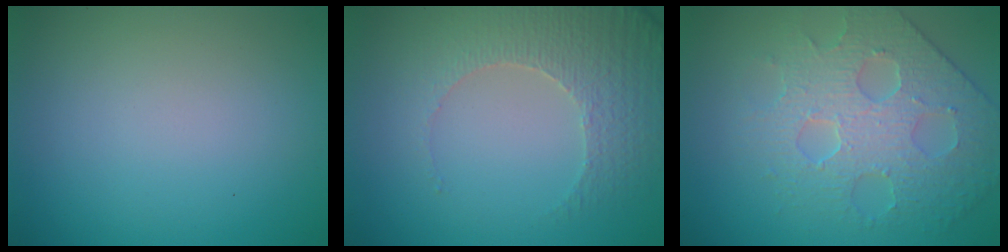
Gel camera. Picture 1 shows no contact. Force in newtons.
{"total": 3.8, "press": 3.6, "slide": 1.2}
{"total": 4.6, "press": 4.4, "slide": 1.1}